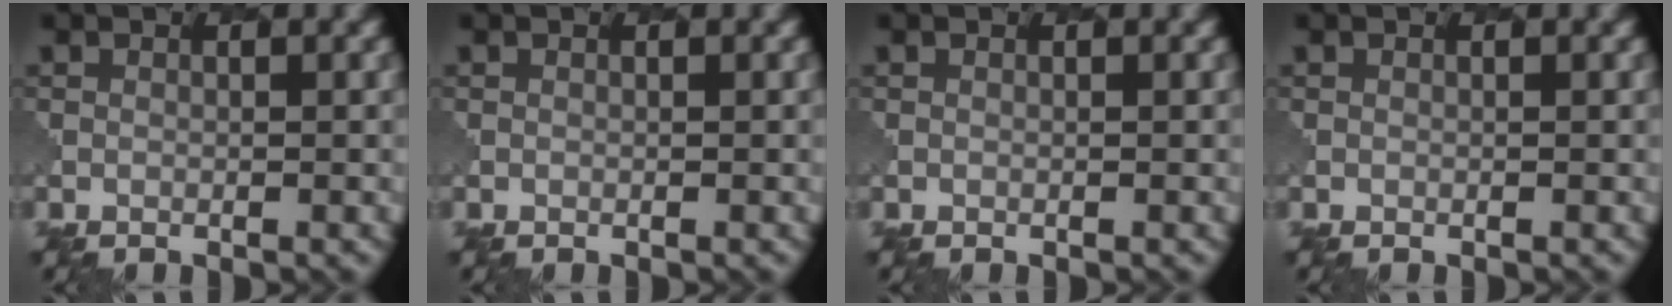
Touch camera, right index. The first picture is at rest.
{"total": 0.0}
{"total": 0.0}
{"total": 0.0}